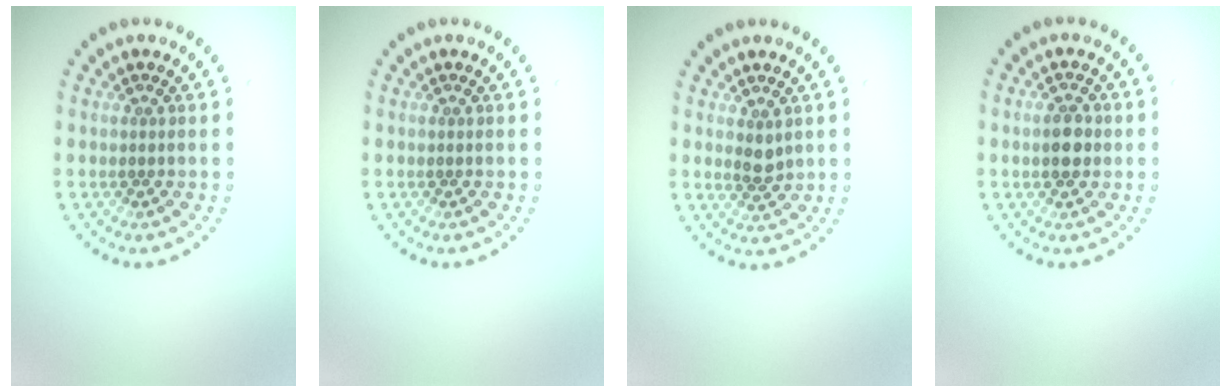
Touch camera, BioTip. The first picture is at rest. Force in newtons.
{"total": 0.0}
{"total": 1.5, "press": 1.4, "slide": 0.5}
{"total": 2.9, "press": 2.9, "slide": 0.1}